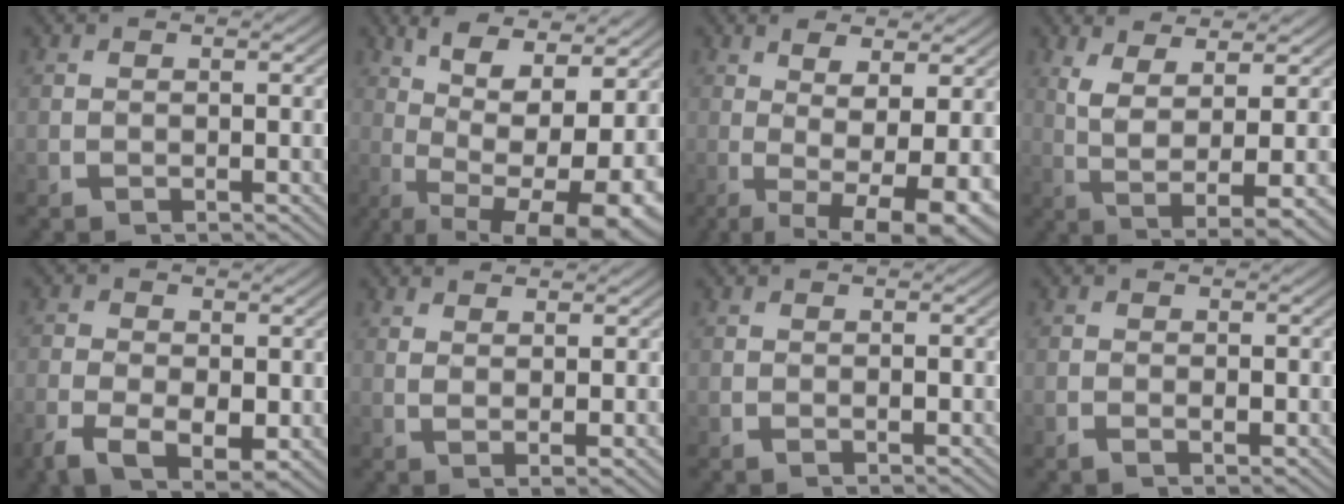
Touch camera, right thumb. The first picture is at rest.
{"total": 11.9, "force": [-1.2, 6.4, 9.9], "torque": [-0.175, -0.055, 0.009]}
{"total": 8.6, "force": [-1.5, 3.7, 7.6], "torque": [-0.126, -0.040, -0.002]}
{"total": 8.0, "force": [0.6, 2.7, 7.5], "torque": [-0.140, -0.025, 0.031]}
{"total": 5.4, "force": [-1.6, 3.5, 3.7], "torque": [-0.081, -0.036, -0.015]}
{"total": 2.0, "force": [1.2, -0.1, 1.6], "torque": [-0.031, -0.008, 0.029]}
{"total": 0.6, "force": [-0.1, 0.3, 0.5], "torque": [-0.009, -0.002, -0.002]}
{"total": 1.0, "force": [-0.4, 0.5, 0.7], "torque": [-0.019, -0.007, -0.005]}